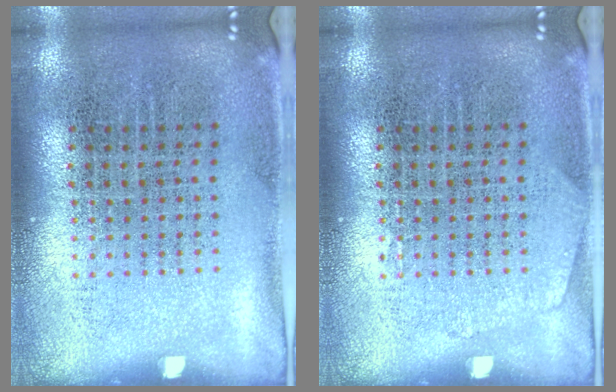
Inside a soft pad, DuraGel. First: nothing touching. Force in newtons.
{"total": 0.9, "press": 0.9, "slide": 0.0}